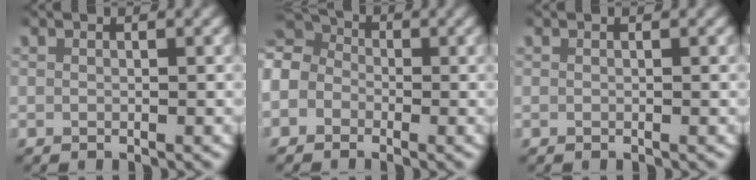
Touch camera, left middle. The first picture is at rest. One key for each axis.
{"total": 7.5, "fx": 0.9, "fy": 6.6, "fz": 3.5, "tx": -0.078, "ty": 0.004, "tz": 0.000}
{"total": 0.0}